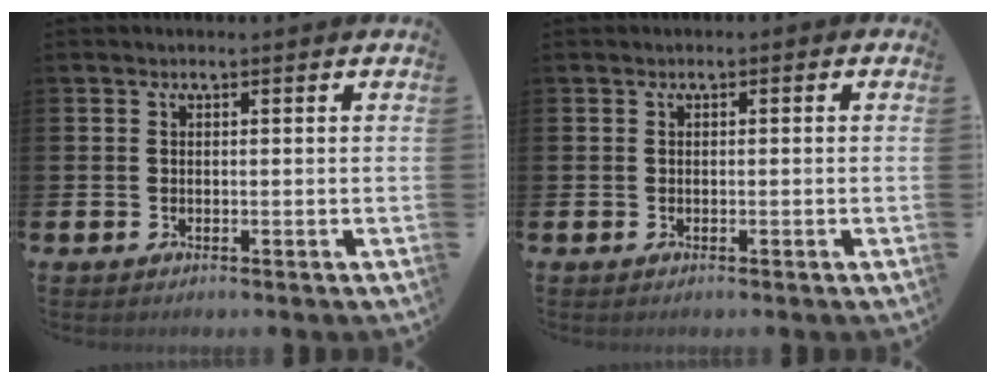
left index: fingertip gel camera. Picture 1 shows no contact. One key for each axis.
{"total": 0.7, "fx": -0.7, "fy": 0.1, "fz": -0.2, "tx": 0.004, "ty": 0.001, "tz": -0.015}